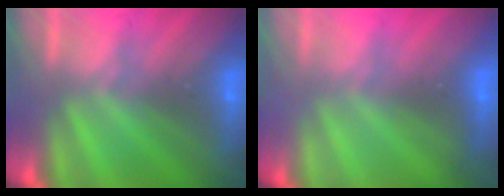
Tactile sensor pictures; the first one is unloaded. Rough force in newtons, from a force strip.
{"total": 2.2}